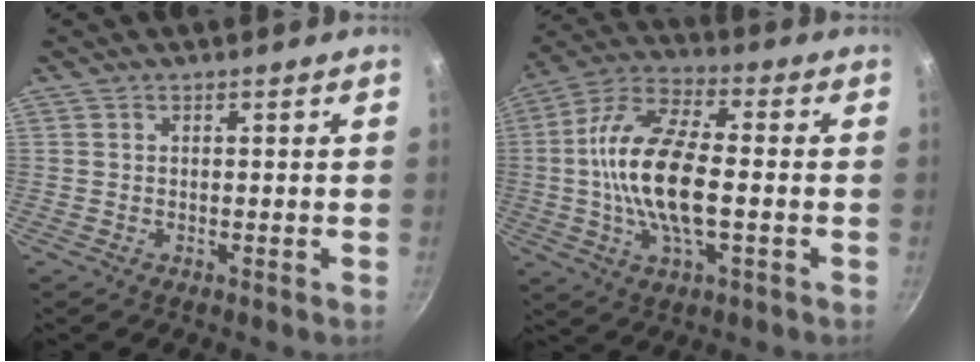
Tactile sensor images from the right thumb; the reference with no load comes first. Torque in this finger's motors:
{"motor_torque": [1.69, 2.61, 2.12, -0.65, 0.52]}